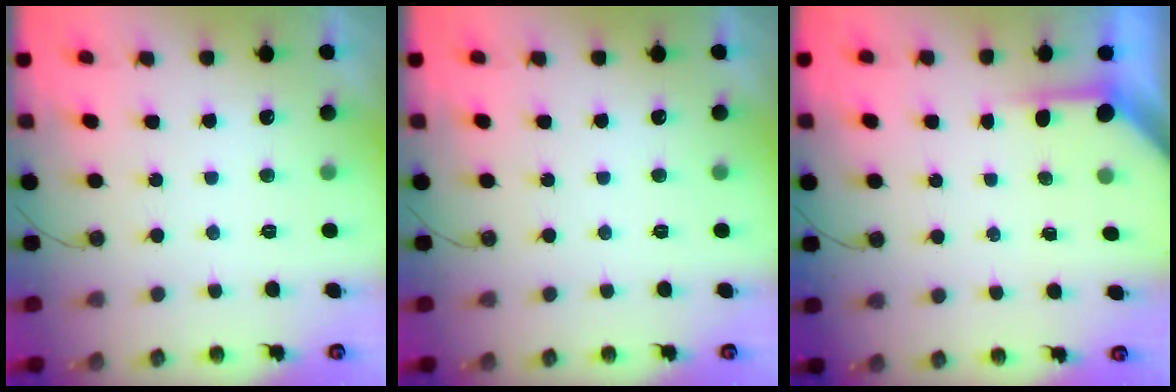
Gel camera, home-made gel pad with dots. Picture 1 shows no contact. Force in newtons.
{"total": 0.0}
{"total": 3.5, "press": 3.5, "slide": 0.3}